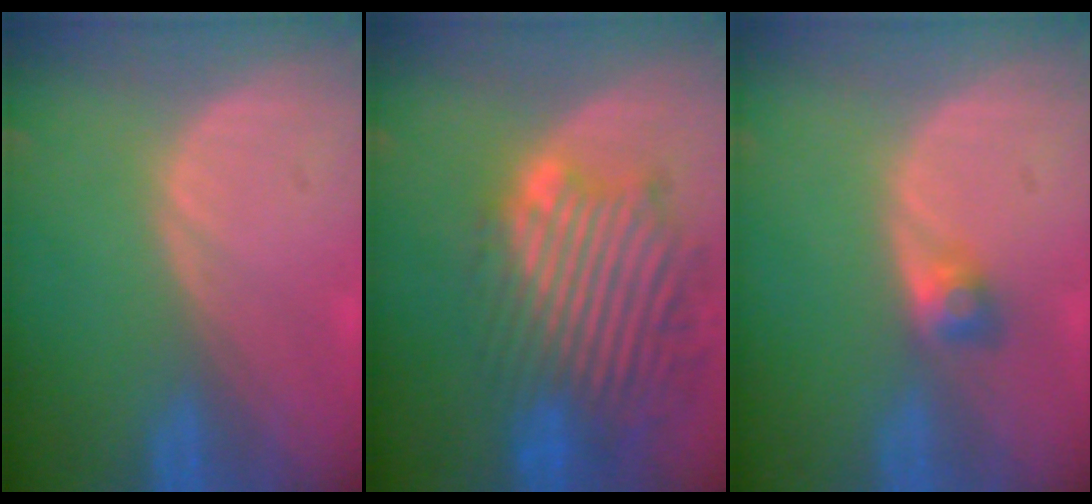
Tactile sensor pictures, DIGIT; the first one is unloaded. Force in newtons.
{"total": 12.9, "press": 11.5, "slide": 5.8}
{"total": 2.5, "press": 2.4, "slide": 0.8}